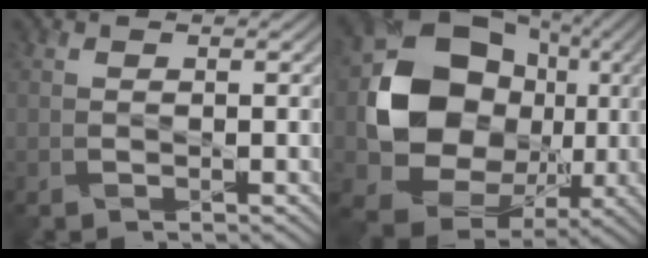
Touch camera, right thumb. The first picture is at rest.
{"total": 16.5, "force": [0.7, 13.7, 9.1], "torque": [-0.187, -0.022, 0.012]}